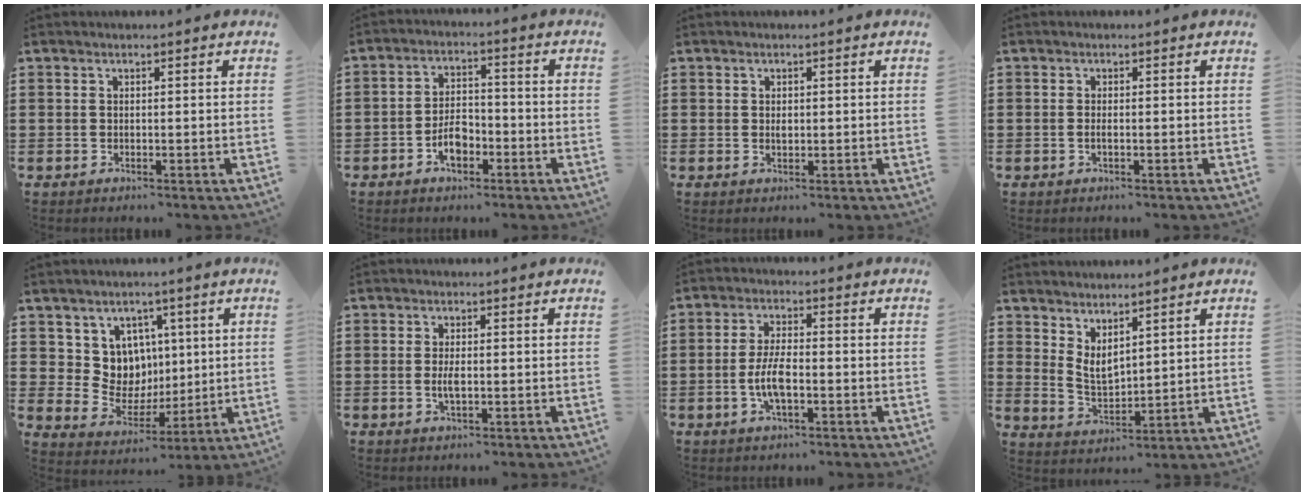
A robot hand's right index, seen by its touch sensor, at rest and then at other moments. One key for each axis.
{"total": 4.9, "fx": -2.4, "fy": 2.6, "fz": 3.4, "tx": -0.071, "ty": 0.002, "tz": -0.046}
{"total": 1.1, "fx": 0.1, "fy": 0.7, "fz": 0.9, "tx": -0.019, "ty": 0.003, "tz": 0.002}
{"total": 0.7, "fx": -0.2, "fy": 0.1, "fz": 0.6, "tx": -0.012, "ty": -0.002, "tz": -0.004}
{"total": 8.5, "fx": 2.8, "fy": 7.8, "fz": 2.0, "tx": -0.065, "ty": -0.013, "tz": 0.059}
{"total": 2.5, "fx": -0.2, "fy": 0.8, "fz": 2.3, "tx": -0.049, "ty": -0.002, "tz": -0.007}
{"total": 5.6, "fx": -1.3, "fy": 2.0, "fz": 5.1, "tx": -0.116, "ty": -0.001, "tz": -0.031}
{"total": 3.9, "fx": 3.0, "fy": 1.5, "fz": 1.9, "tx": -0.046, "ty": -0.009, "tz": 0.057}